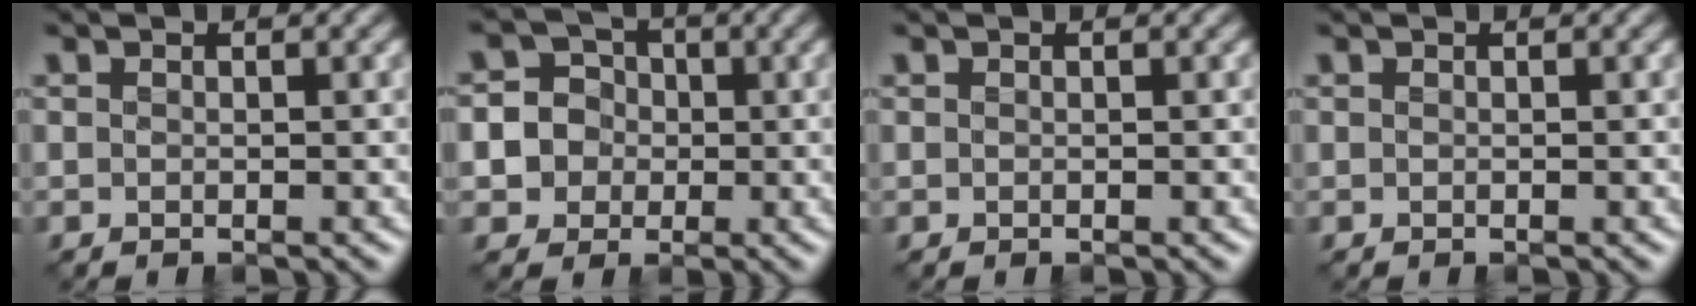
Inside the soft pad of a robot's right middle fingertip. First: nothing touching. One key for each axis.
{"total": 6.3, "fx": -0.3, "fy": 6.1, "fz": 1.8, "tx": -0.014, "ty": 0.026, "tz": -0.027}
{"total": 0.0}
{"total": 0.0}